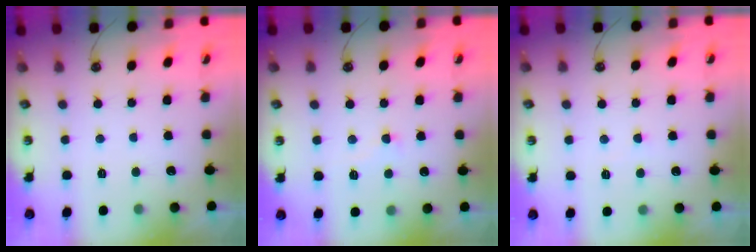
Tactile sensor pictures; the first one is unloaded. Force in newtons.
{"total": 4.0, "press": 3.9, "slide": 0.6}
{"total": 6.4, "press": 6.4, "slide": 0.2}